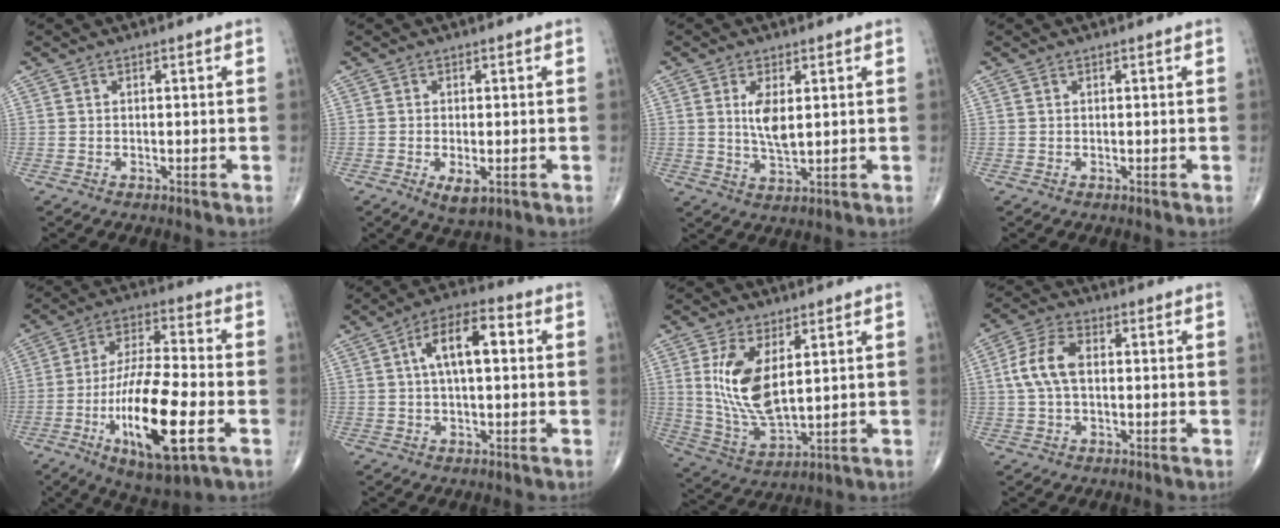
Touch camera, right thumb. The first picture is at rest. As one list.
[{"total": 3.6, "force": [-1.2, 1.6, 3.0], "torque": [-0.052, -0.009, -0.017]}, {"total": 5.5, "force": [1.3, 2.2, 4.9], "torque": [-0.090, -0.017, 0.030]}, {"total": 0.0}, {"total": 19.4, "force": [-6.0, 5.6, 17.5], "torque": [-0.323, 0.012, -0.098]}, {"total": 9.8, "force": [2.0, 4.1, 8.7], "torque": [-0.145, 0.023, 0.025]}, {"total": 12.0, "force": [3.3, 5.5, 10.2], "torque": [-0.199, -0.024, 0.080]}, {"total": 7.9, "force": [0.7, 4.6, 6.4], "torque": [-0.138, 0.021, 0.009]}]